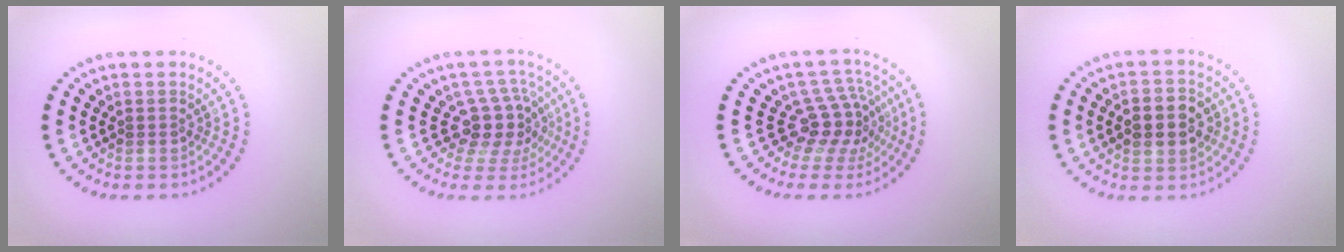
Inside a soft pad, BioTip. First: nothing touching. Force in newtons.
{"total": 3.7, "press": 2.7, "slide": 2.4}
{"total": 3.6, "press": 2.6, "slide": 2.5}
{"total": 4.6, "press": 4.6, "slide": 0.4}